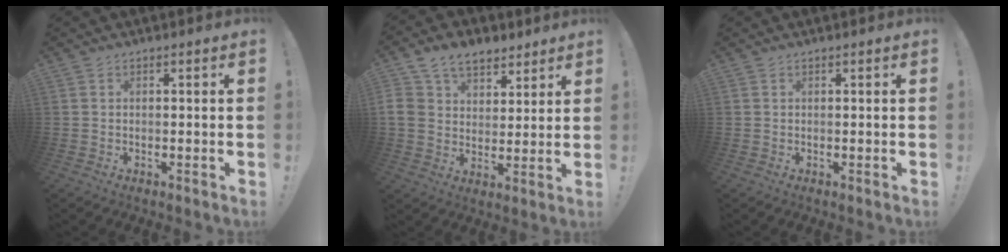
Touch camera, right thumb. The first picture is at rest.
{"total": 11.8, "force": [6.6, 8.4, 4.9], "torque": [-0.083, -0.029, 0.132]}
{"total": 0.0}